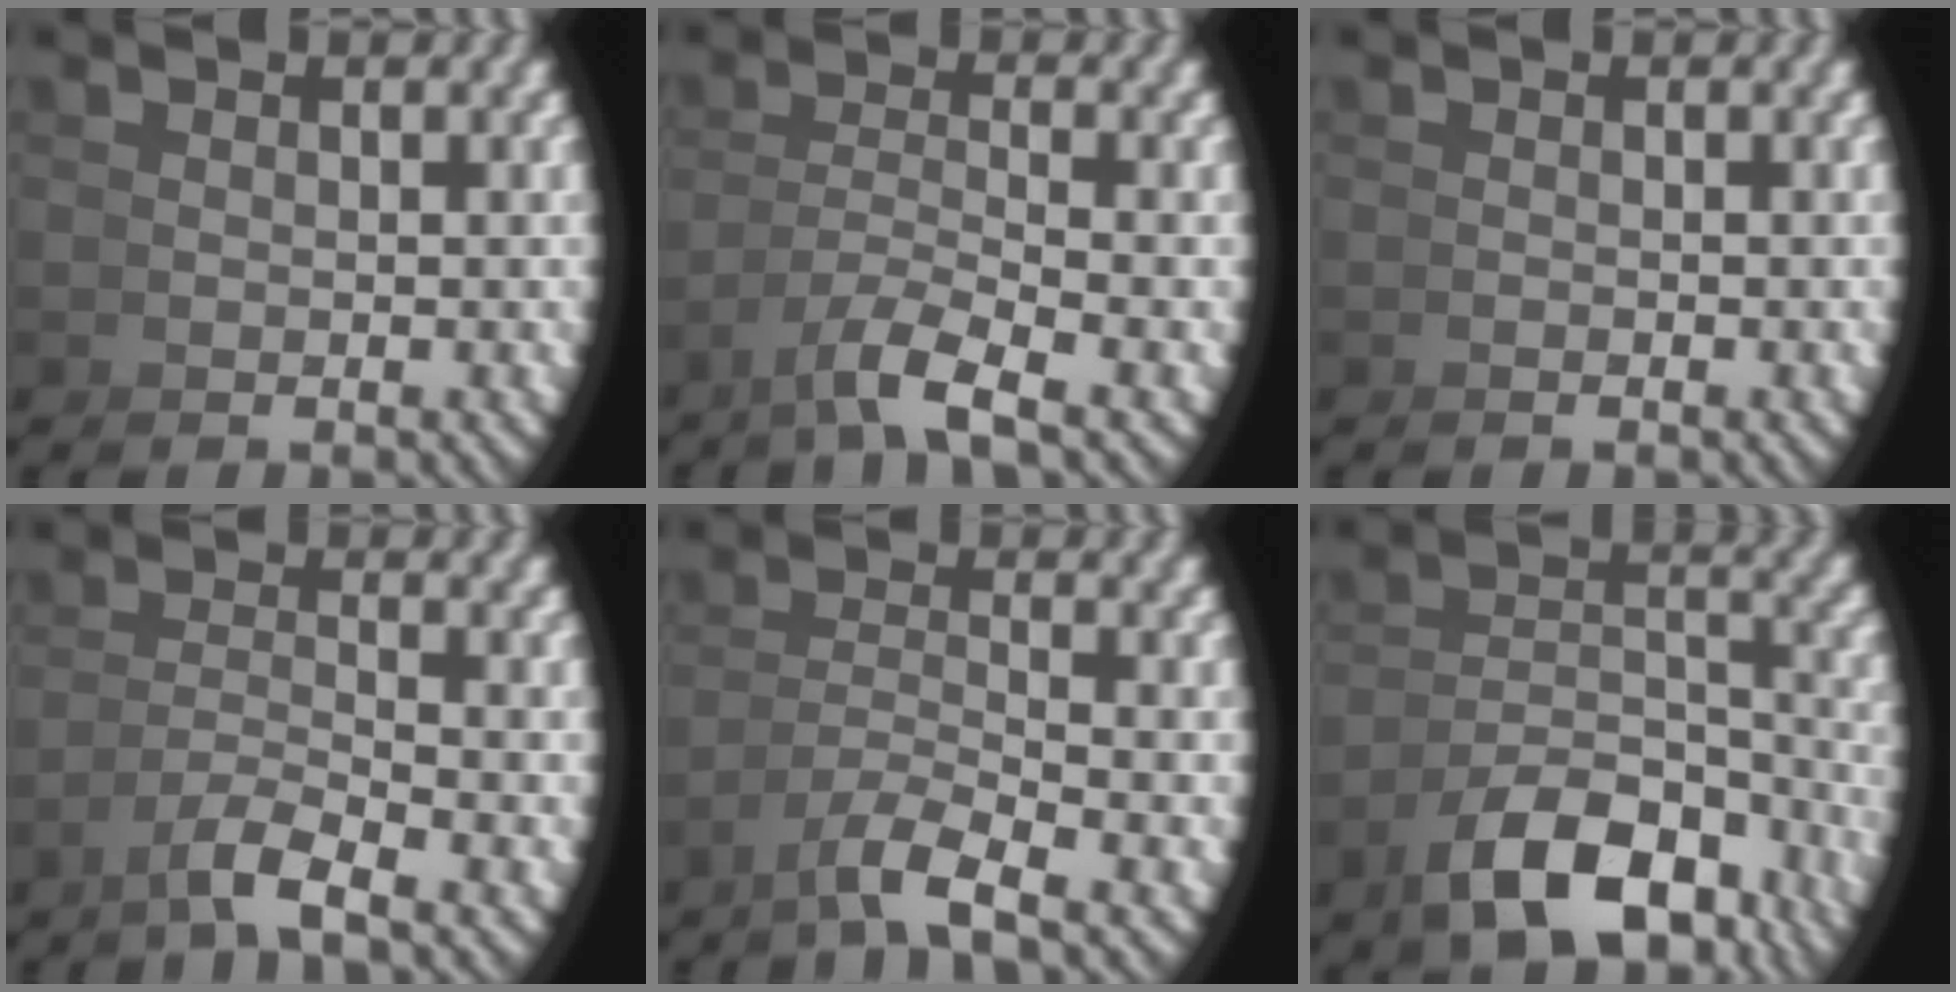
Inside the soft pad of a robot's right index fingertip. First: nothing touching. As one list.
[{"total": 3.6, "force": [-1.7, 0.8, 3.1], "torque": [-0.061, -0.015, -0.020]}, {"total": 0.6, "force": [-0.3, -0.5, -0.2], "torque": [0.006, 0.002, -0.007]}, {"total": 2.9, "force": [-1.7, -0.1, 2.3], "torque": [-0.041, -0.003, -0.025]}, {"total": 3.5, "force": [-1.9, 0.6, 2.8], "torque": [-0.054, -0.012, -0.025]}, {"total": 8.0, "force": [-5.0, 3.5, 5.2], "torque": [-0.091, -0.027, -0.063]}]